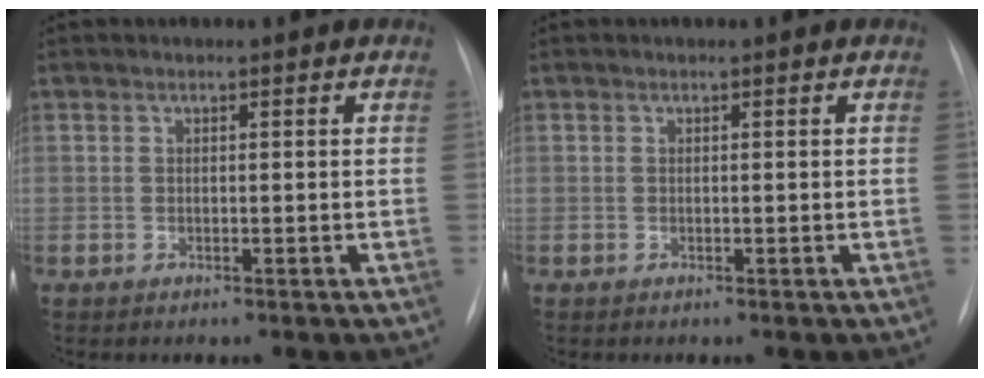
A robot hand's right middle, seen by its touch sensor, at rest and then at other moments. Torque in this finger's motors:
{"motor_torque": [0.00, 0.00, 0.00, 0.00]}